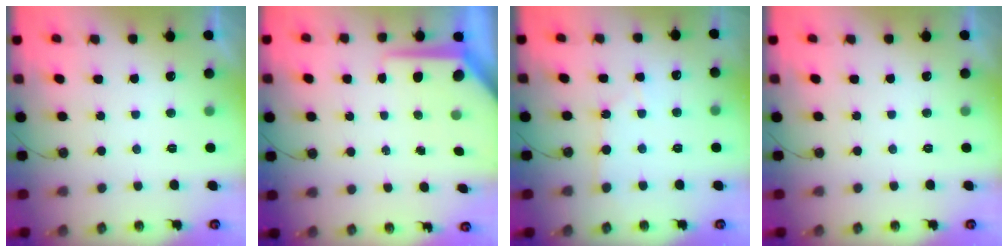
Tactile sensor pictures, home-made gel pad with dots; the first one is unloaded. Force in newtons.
{"total": 9.0, "press": 8.9, "slide": 0.7}
{"total": 5.1, "press": 5.0, "slide": 0.6}
{"total": 0.0}